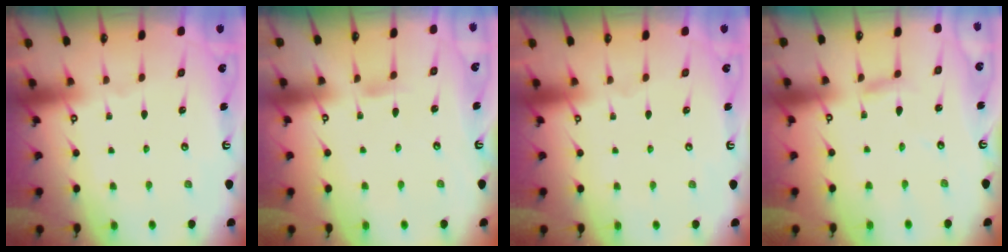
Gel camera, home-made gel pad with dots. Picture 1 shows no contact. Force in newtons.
{"total": 3.6, "press": 3.6, "slide": 0.4}
{"total": 0.0}
{"total": 2.8, "press": 2.8, "slide": 0.1}